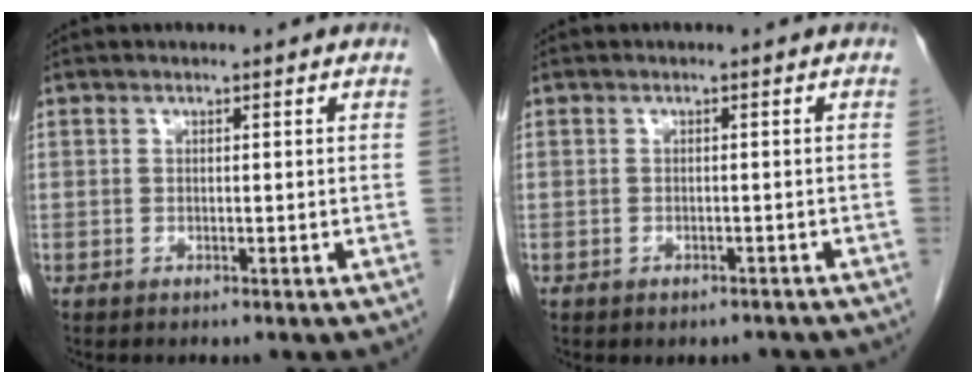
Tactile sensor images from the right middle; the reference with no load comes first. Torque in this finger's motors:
{"motor_torque": [0.21, -0.20, 0.04, 0.04]}